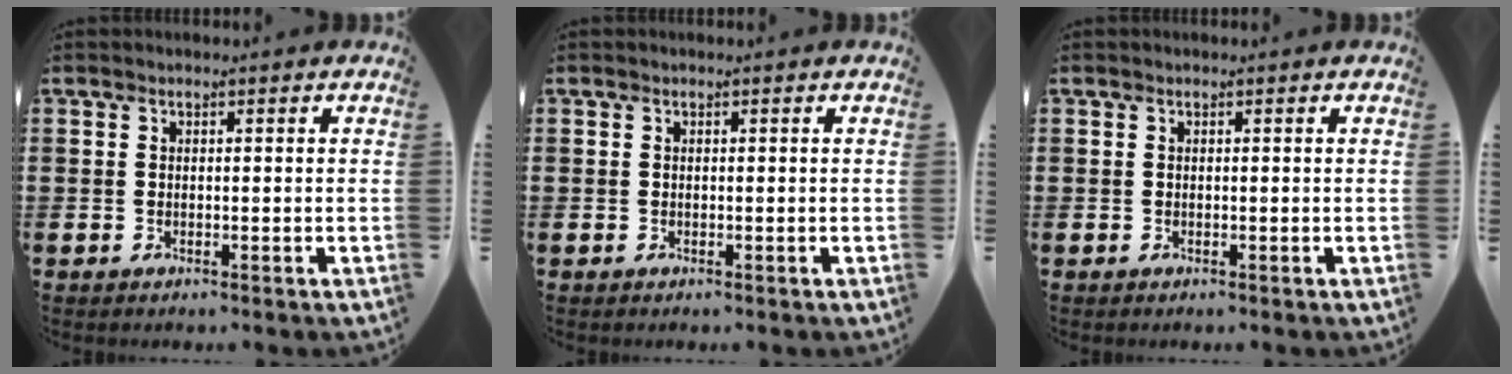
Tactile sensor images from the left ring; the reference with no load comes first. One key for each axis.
{"total": 0.0}
{"total": 0.0}